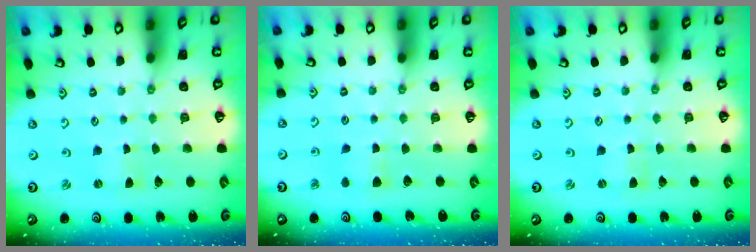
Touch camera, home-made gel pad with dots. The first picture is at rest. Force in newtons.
{"total": 6.3, "press": 6.3, "slide": 0.7}
{"total": 0.0}